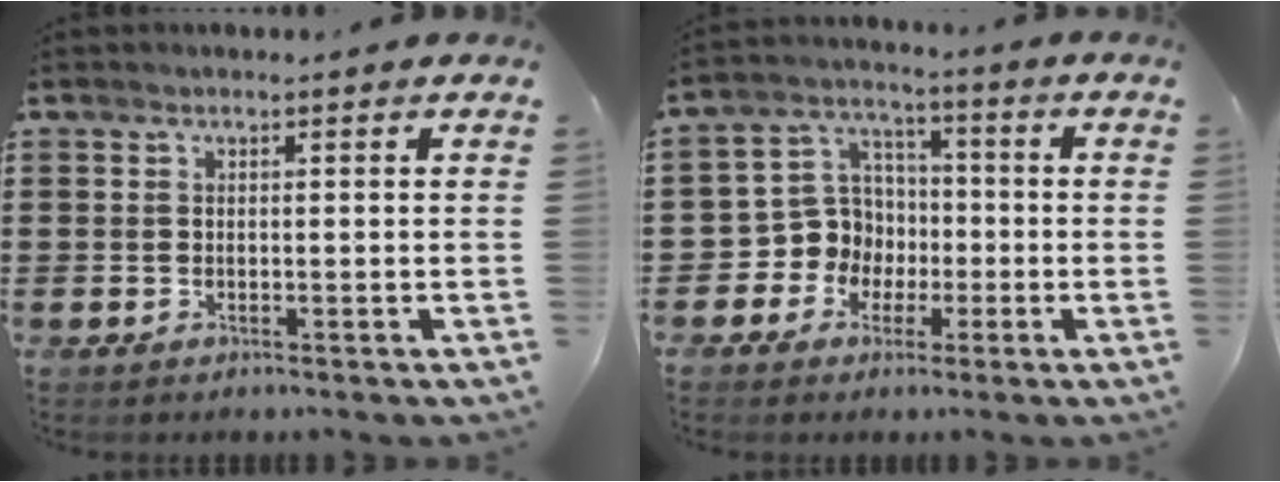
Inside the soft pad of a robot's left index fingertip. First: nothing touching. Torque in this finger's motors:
{"motor_torque": [0.39, 0.19, 0.15, 0.01]}